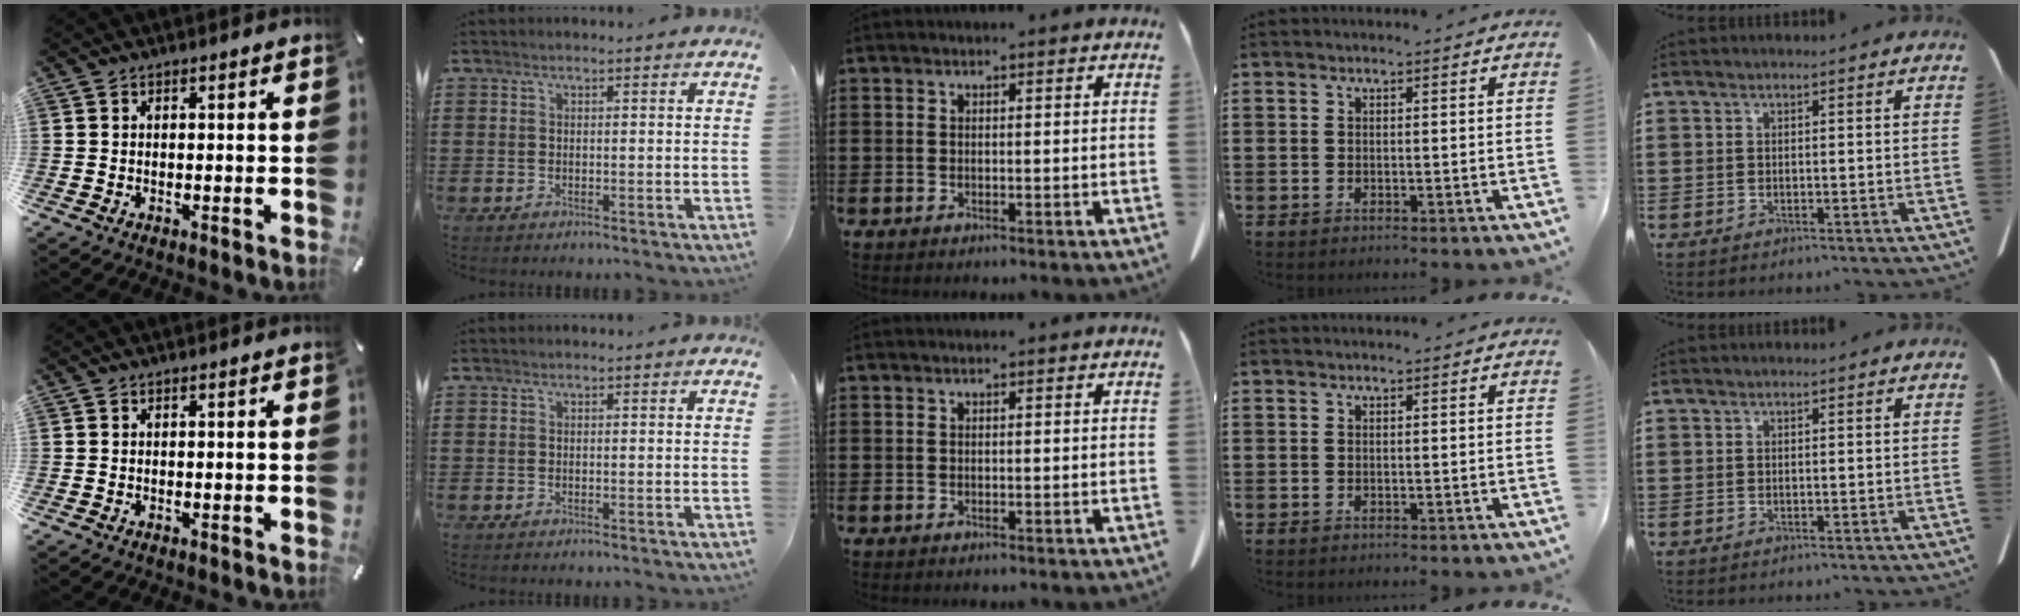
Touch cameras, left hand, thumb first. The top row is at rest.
{}